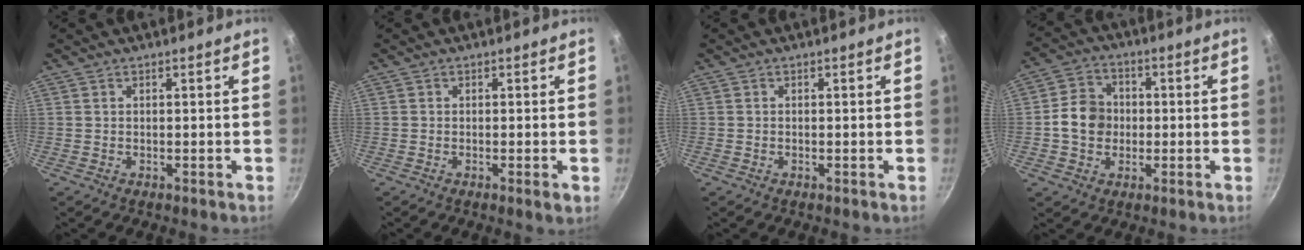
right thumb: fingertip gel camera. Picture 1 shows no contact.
{"total": 1.5, "force": [-0.5, 0.2, 1.4], "torque": [-0.027, -0.003, -0.011]}
{"total": 0.0}
{"total": 8.3, "force": [-0.5, 7.1, 4.2], "torque": [-0.043, 0.017, -0.022]}